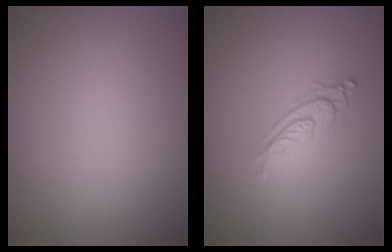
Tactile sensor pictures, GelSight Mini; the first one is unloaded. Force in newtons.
{"total": 3.0, "press": 2.0, "slide": 2.2}